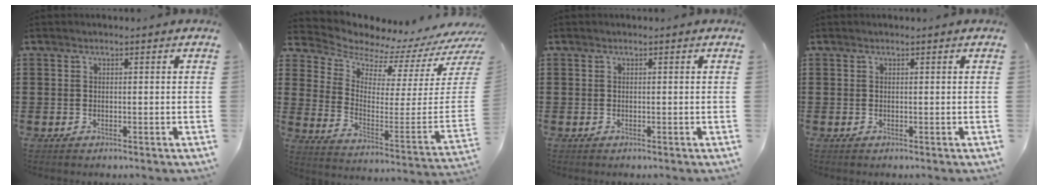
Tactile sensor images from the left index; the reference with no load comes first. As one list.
[{"total": 3.3, "force": [3.1, 0.9, 0.6], "torque": [-0.025, -0.066, 0.044]}, {"total": 0.0}, {"total": 0.0}]